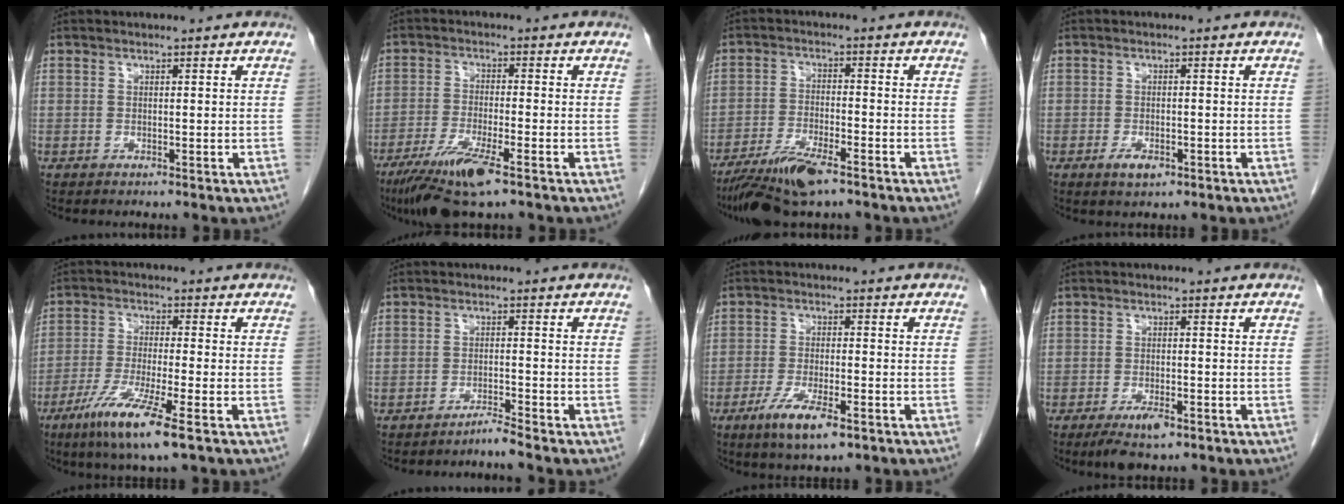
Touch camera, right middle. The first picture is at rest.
{"total": 9.0, "force": [-5.7, 0.8, 7.0], "torque": [-0.136, -0.024, -0.099]}
{"total": 9.1, "force": [-6.5, 1.8, 6.1], "torque": [-0.114, -0.020, -0.118]}
{"total": 2.6, "force": [-1.4, 1.1, 2.0], "torque": [-0.040, -0.001, -0.018]}
{"total": 9.3, "force": [-5.1, -0.2, 7.8], "torque": [-0.159, -0.029, -0.093]}
{"total": 1.9, "force": [-1.7, -0.7, 0.4], "torque": [0.001, -0.001, -0.031]}
{"total": 6.8, "force": [-3.9, 1.3, 5.5], "torque": [-0.108, -0.014, -0.062]}
{"total": 4.2, "force": [-2.6, 1.2, 3.1], "torque": [-0.060, -0.005, -0.039]}